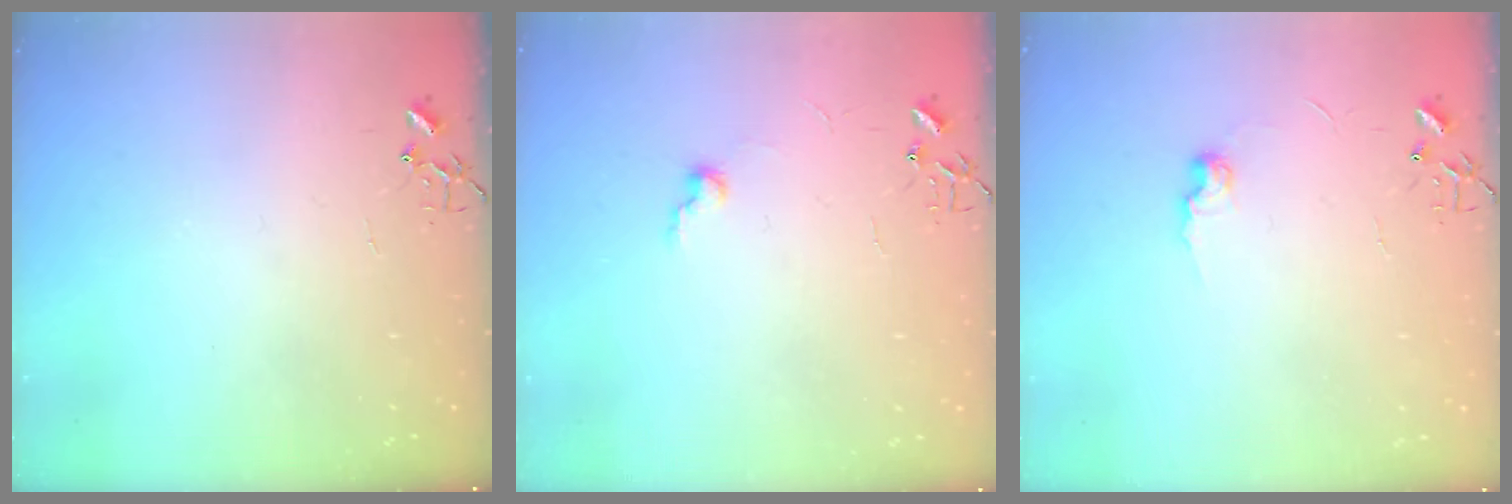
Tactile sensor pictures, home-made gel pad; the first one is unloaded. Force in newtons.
{"total": 6.8, "press": 6.8, "slide": 0.8}
{"total": 6.1, "press": 6.1, "slide": 0.3}